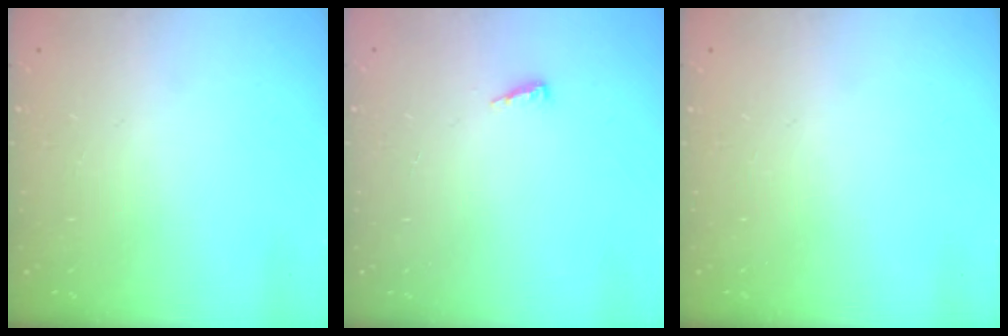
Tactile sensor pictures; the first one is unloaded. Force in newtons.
{"total": 5.0, "press": 4.9, "slide": 0.9}
{"total": 0.0}